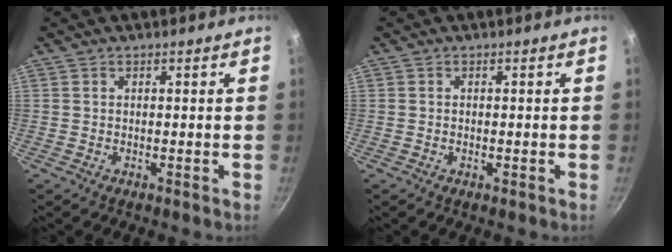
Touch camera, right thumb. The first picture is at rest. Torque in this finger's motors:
{"motor_torque": [-0.40, 0.33, -0.57, 0.16, -0.08]}